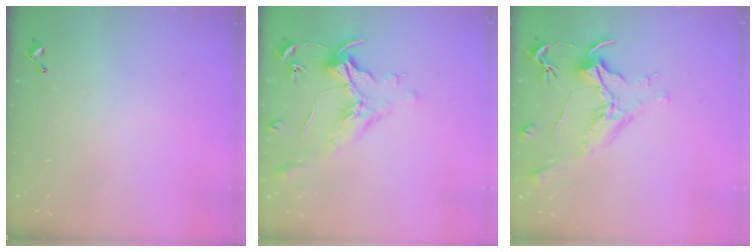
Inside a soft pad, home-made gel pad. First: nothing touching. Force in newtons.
{"total": 1.5, "press": 1.3, "slide": 0.7}
{"total": 1.6, "press": 1.3, "slide": 0.9}